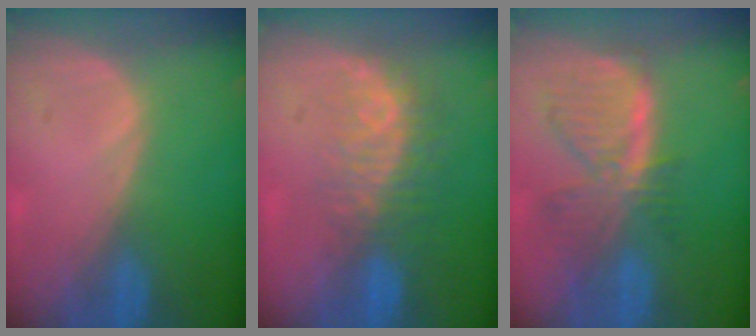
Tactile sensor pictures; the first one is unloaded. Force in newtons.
{"total": 8.3, "press": 7.1, "slide": 4.4}
{"total": 7.7, "press": 6.8, "slide": 3.5}